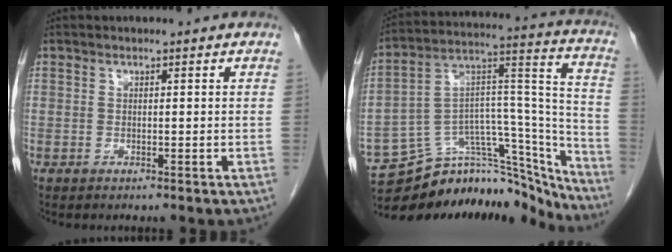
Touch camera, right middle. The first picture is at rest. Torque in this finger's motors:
{"motor_torque": [-0.12, -0.10, 0.04, -0.04]}